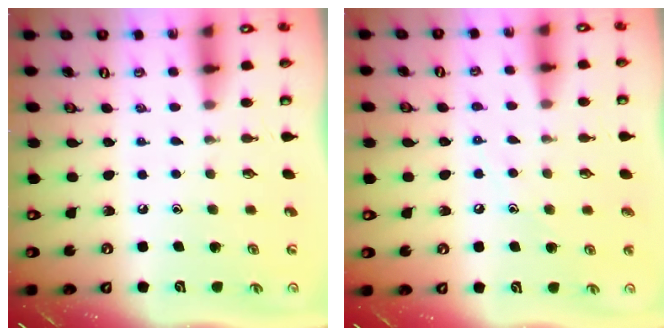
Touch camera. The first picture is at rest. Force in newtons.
{"total": 5.7, "press": 5.7, "slide": 0.7}